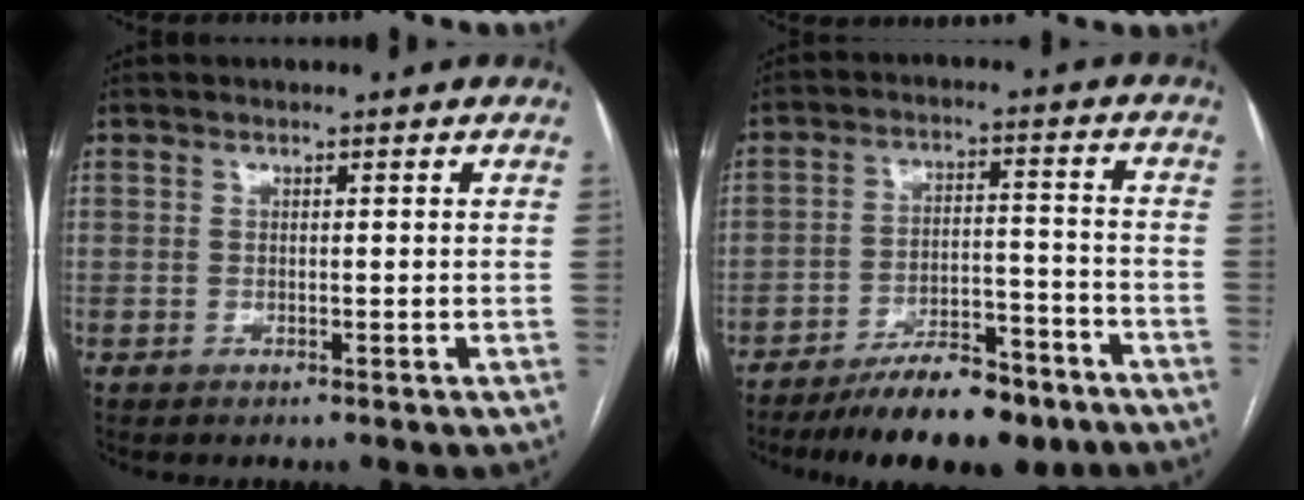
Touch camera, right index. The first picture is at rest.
{"total": 12.9, "force": [-10.1, 4.0, 6.9], "torque": [-0.097, 0.018, -0.161]}